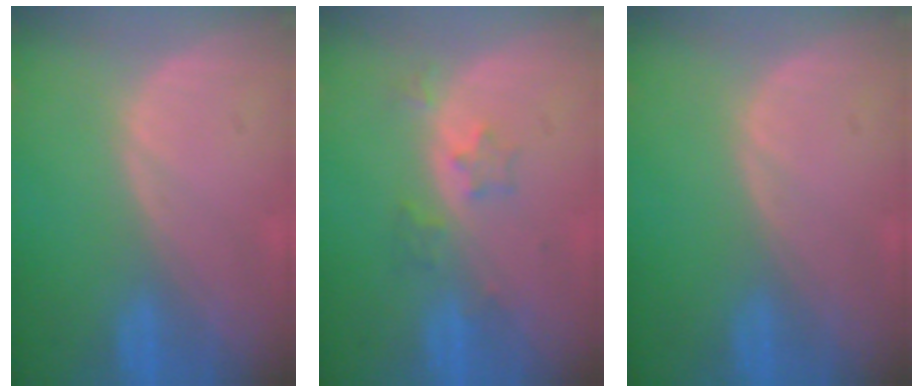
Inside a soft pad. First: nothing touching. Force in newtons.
{"total": 3.5, "press": 3.2, "slide": 1.3}
{"total": 0.0}